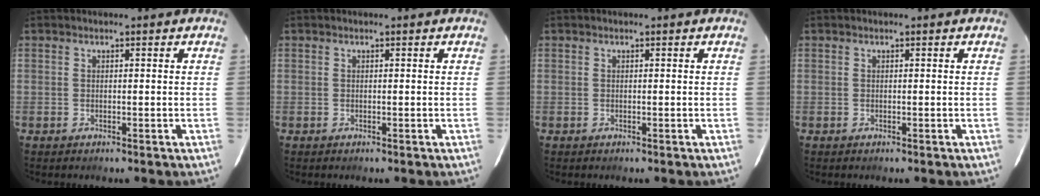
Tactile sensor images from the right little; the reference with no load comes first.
{"total": 0.0}
{"total": 0.0}
{"total": 0.0}